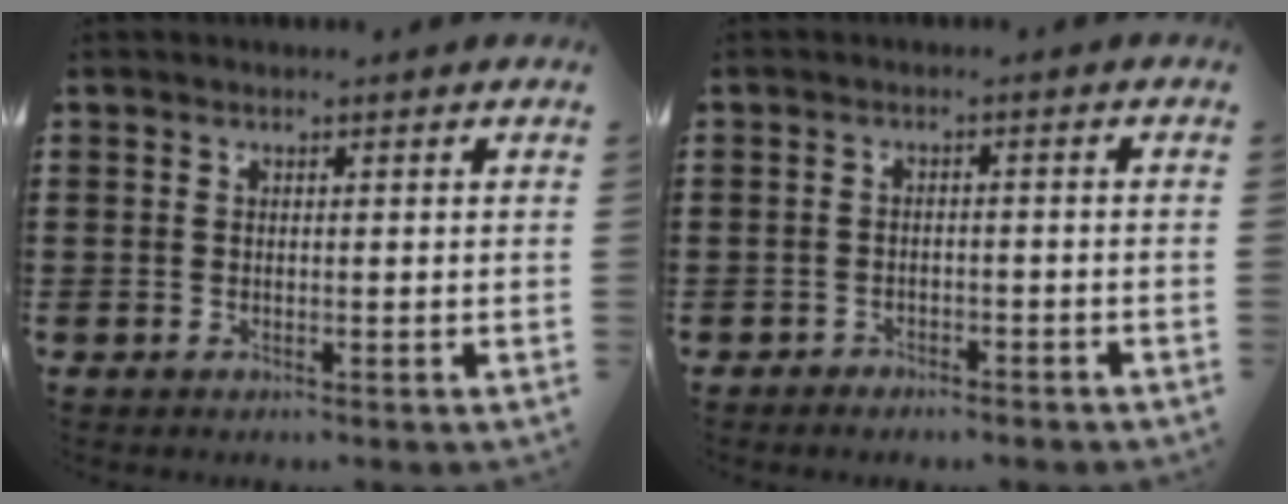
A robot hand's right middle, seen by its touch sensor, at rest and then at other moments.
{"total": 1.9, "force": [-1.8, 0.5, 0.0], "torque": [-0.005, 0.003, -0.041]}